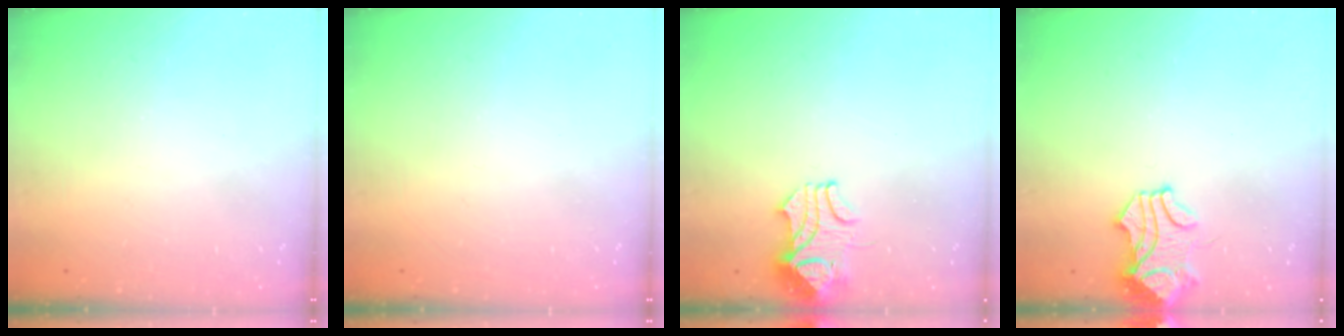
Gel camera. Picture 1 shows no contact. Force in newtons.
{"total": 0.0}
{"total": 2.2, "press": 2.1, "slide": 0.9}
{"total": 1.7, "press": 1.5, "slide": 0.8}